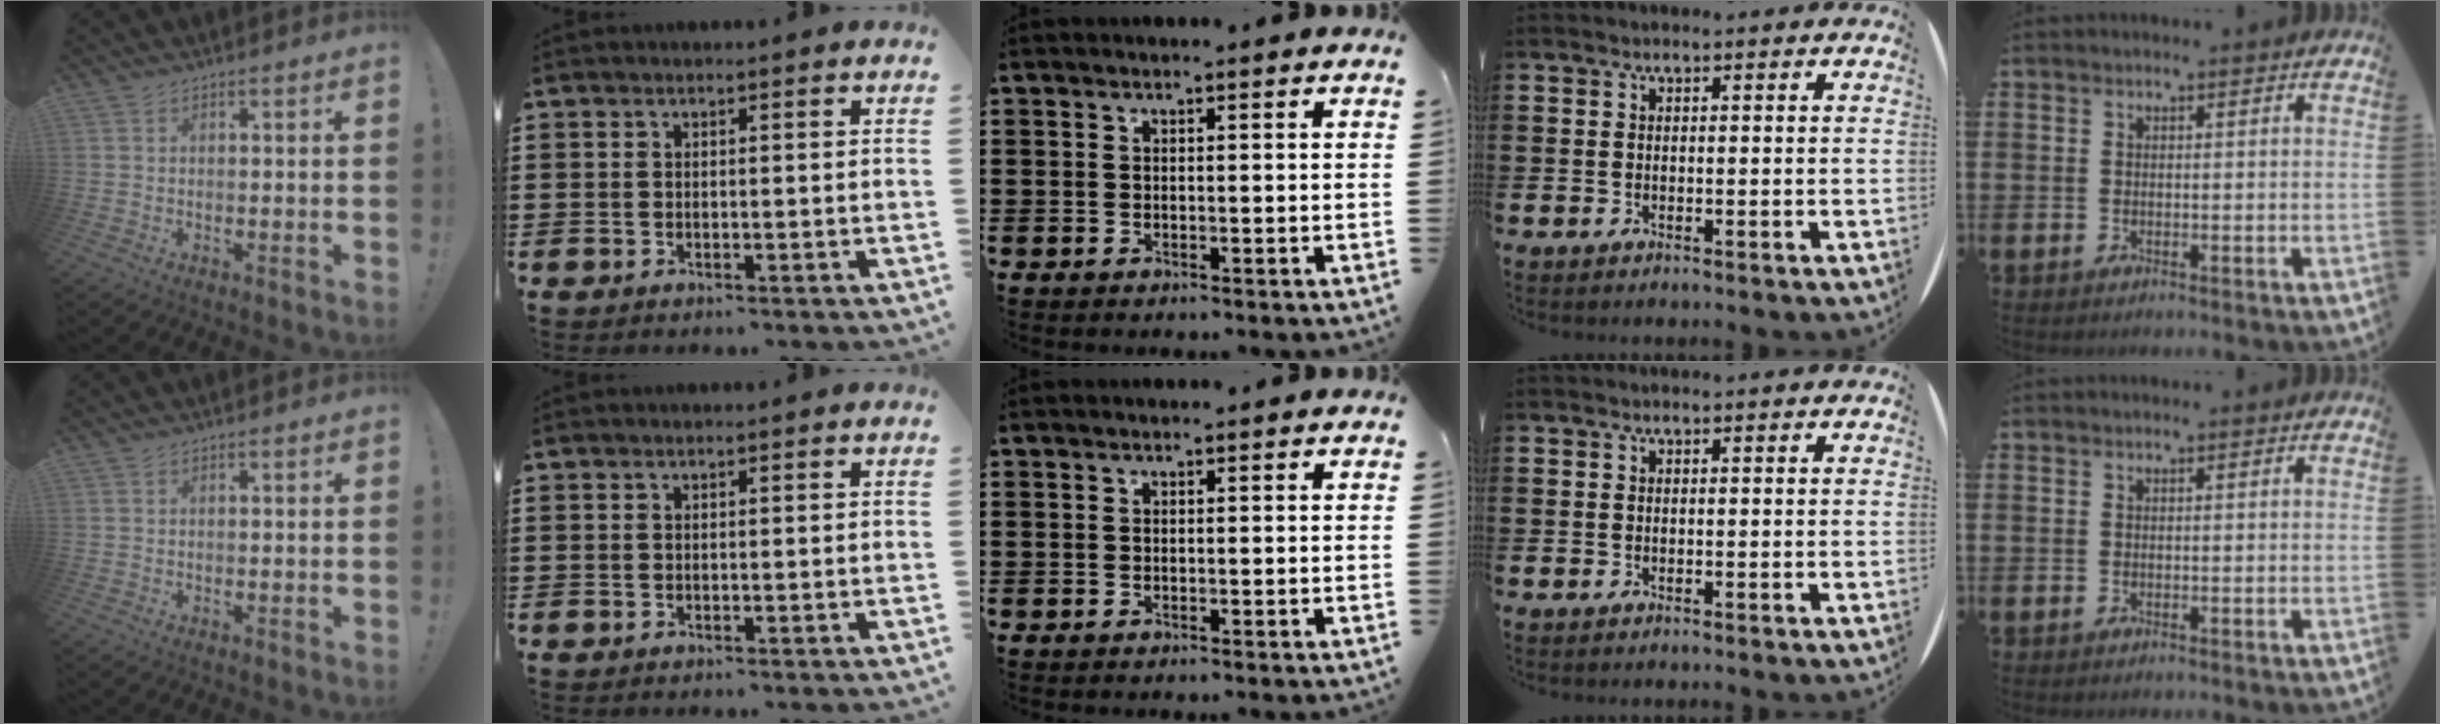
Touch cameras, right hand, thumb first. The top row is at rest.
{}